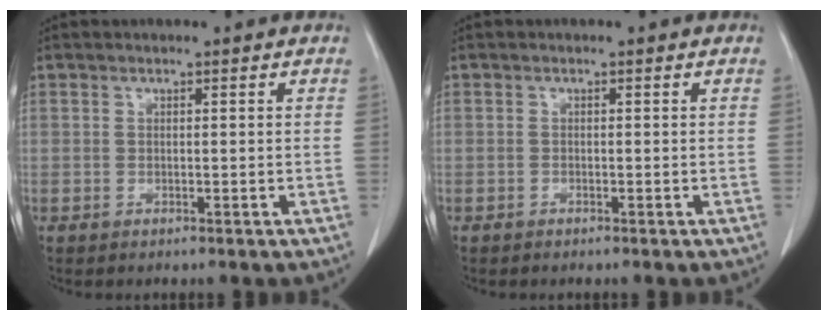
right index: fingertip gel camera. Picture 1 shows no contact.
{"total": 0.0}